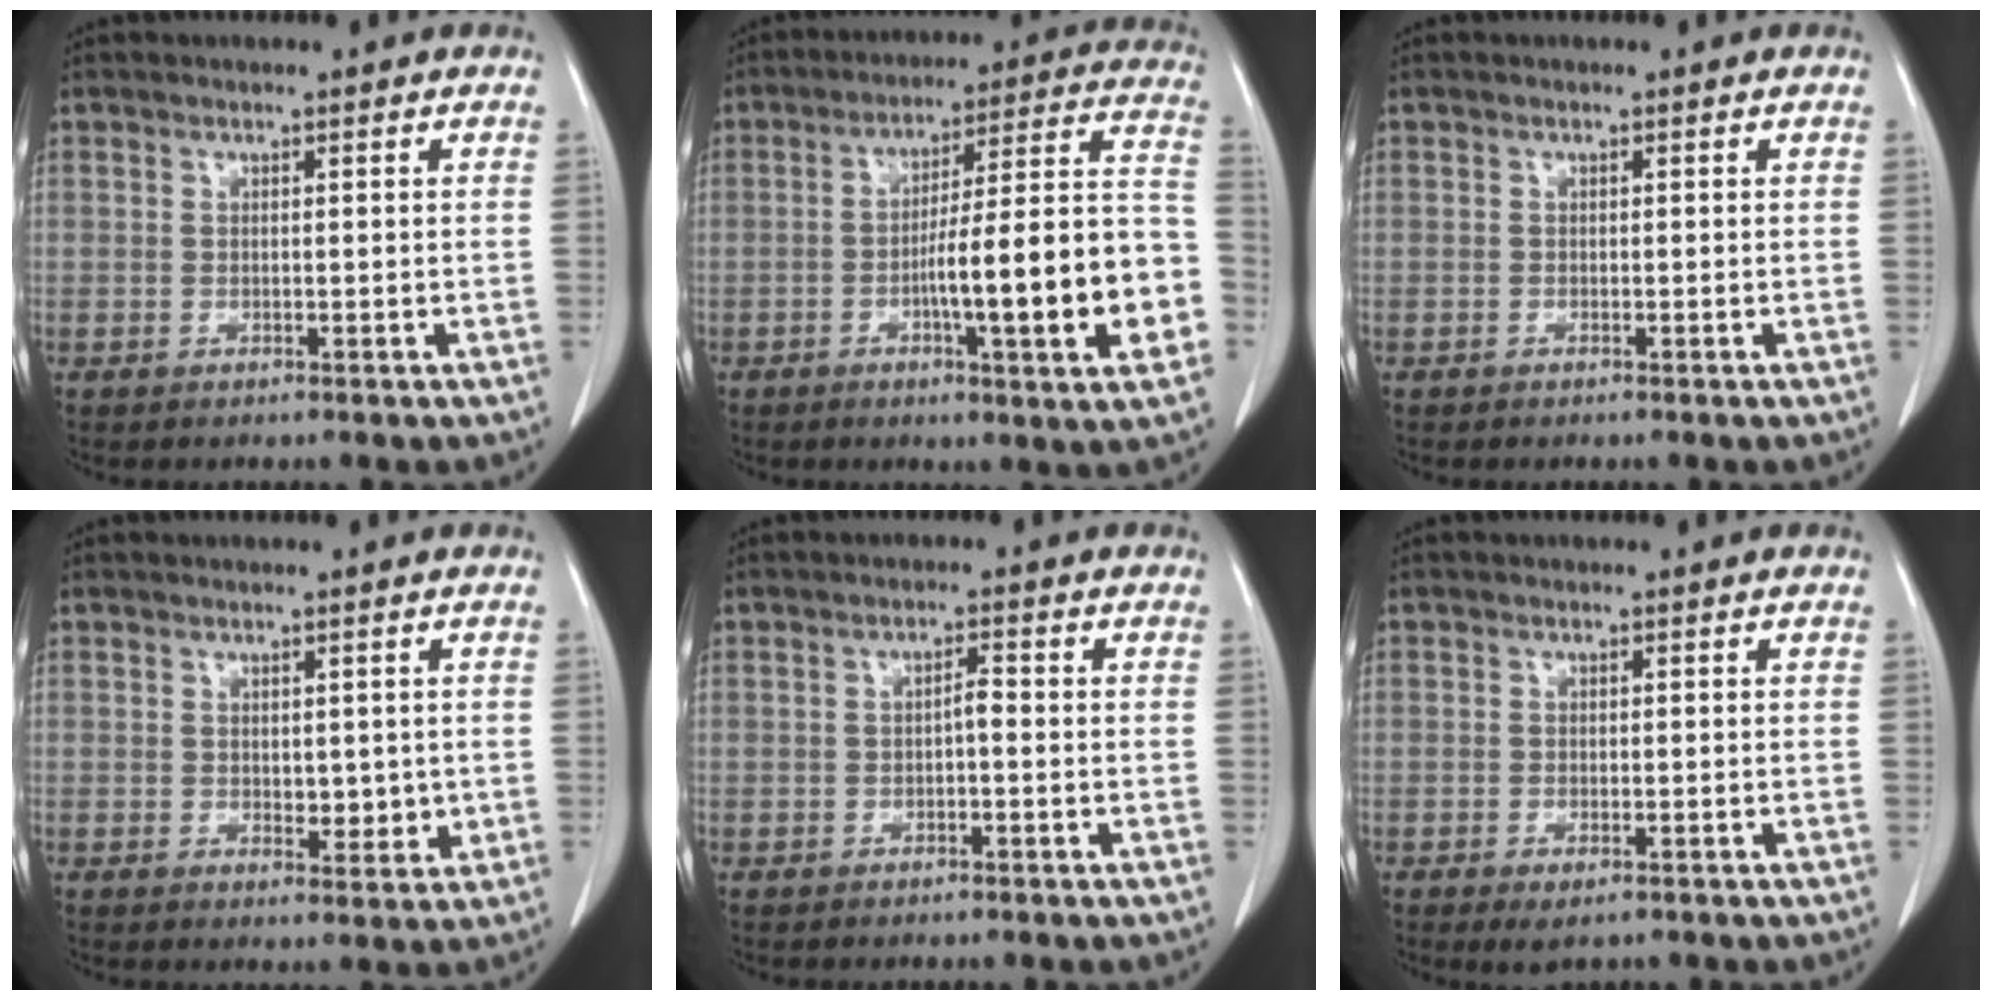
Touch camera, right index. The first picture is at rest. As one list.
[{"total": 18.9, "force": [-5.0, 1.2, 18.2], "torque": [-0.214, 0.021, -0.069]}, {"total": 0.0}, {"total": 3.3, "force": [0.1, 1.9, 2.7], "torque": [-0.031, -0.006, 0.007]}, {"total": 1.6, "force": [-0.4, 0.4, 1.5], "torque": [-0.023, 0.004, -0.008]}, {"total": 2.9, "force": [-1.9, 1.1, 1.8], "torque": [-0.028, -0.005, -0.022]}]